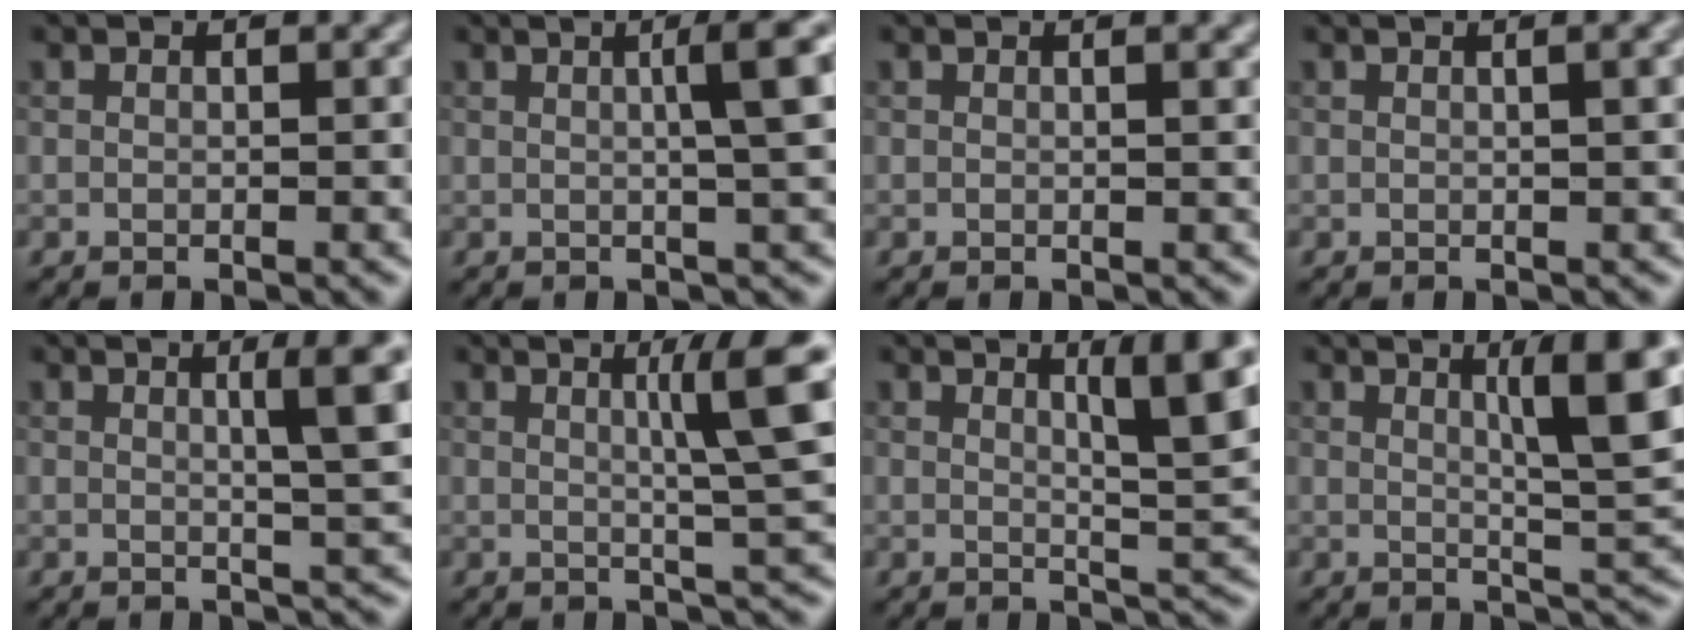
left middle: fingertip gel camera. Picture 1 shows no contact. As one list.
[{"total": 5.1, "force": [1.0, 0.9, 4.9], "torque": [-0.058, 0.017, 0.013]}, {"total": 1.2, "force": [0.6, 0.4, 0.9], "torque": [-0.006, 0.004, 0.007]}, {"total": 3.1, "force": [1.0, 1.1, 2.7], "torque": [-0.023, 0.008, 0.007]}, {"total": 5.5, "force": [1.5, 1.0, 5.2], "torque": [-0.063, 0.009, 0.022]}, {"total": 6.6, "force": [1.7, 0.8, 6.4], "torque": [-0.086, 0.010, 0.028]}, {"total": 6.1, "force": [2.4, 1.0, 5.5], "torque": [-0.069, -0.001, 0.038]}, {"total": 7.2, "force": [2.4, 1.1, 6.8], "torque": [-0.086, 0.002, 0.039]}]